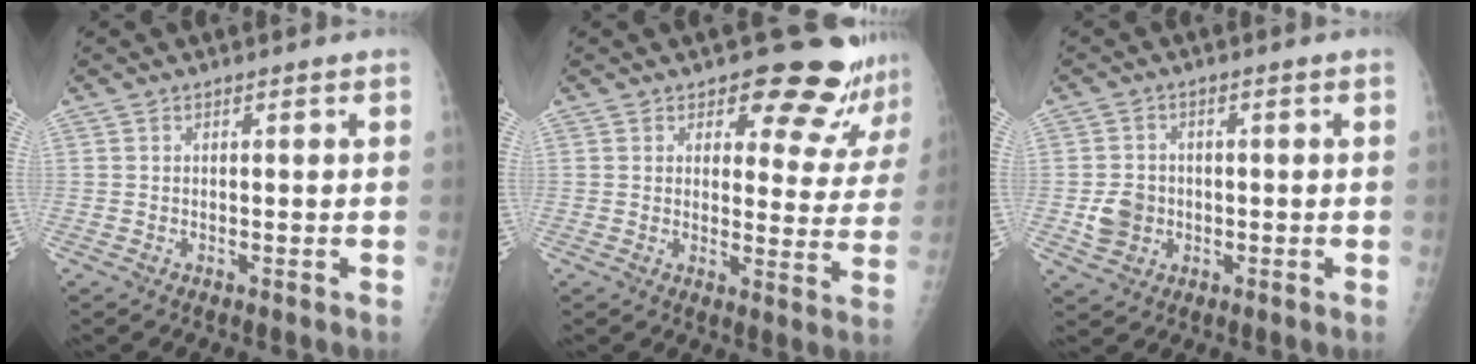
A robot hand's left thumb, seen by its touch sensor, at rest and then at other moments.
{"total": 12.8, "force": [11.5, 4.3, 3.6], "torque": [0.003, -0.094, 0.122]}
{"total": 5.1, "force": [-0.8, 4.5, 2.3], "torque": [-0.028, 0.006, -0.012]}